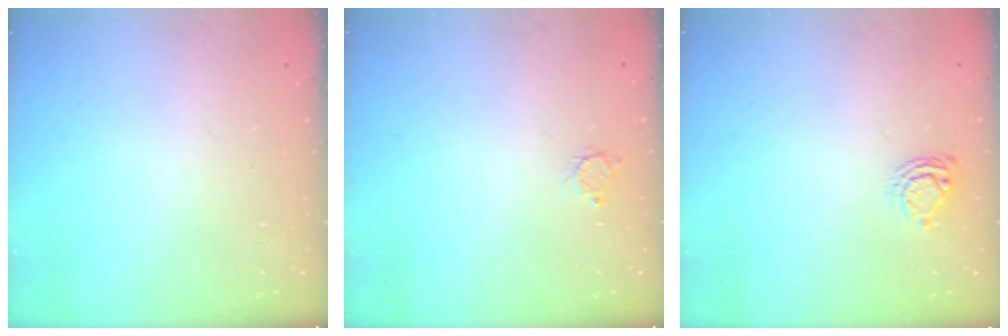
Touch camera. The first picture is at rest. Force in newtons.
{"total": 2.8, "press": 2.8, "slide": 0.3}
{"total": 5.1, "press": 5.1, "slide": 0.5}